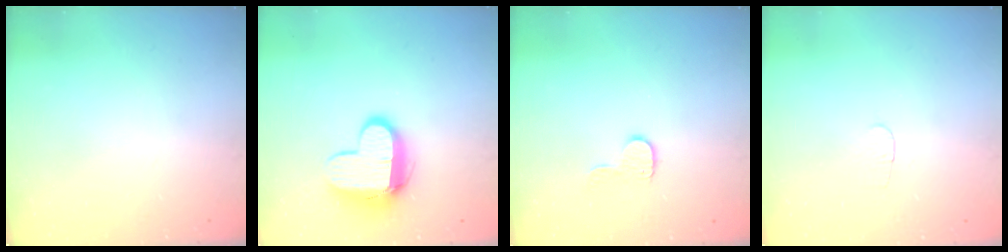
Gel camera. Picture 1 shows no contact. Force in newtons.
{"total": 11.2, "press": 11.2, "slide": 1.1}
{"total": 7.4, "press": 7.4, "slide": 0.4}
{"total": 2.8, "press": 2.8, "slide": 0.3}